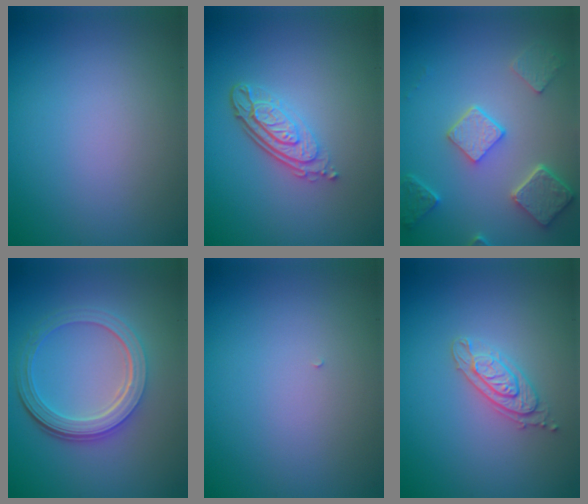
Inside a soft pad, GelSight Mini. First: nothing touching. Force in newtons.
{"total": 4.1, "press": 2.9, "slide": 3.0}
{"total": 4.9, "press": 3.8, "slide": 3.0}
{"total": 5.4, "press": 3.9, "slide": 3.7}
{"total": 0.0}
{"total": 2.4, "press": 2.2, "slide": 0.8}